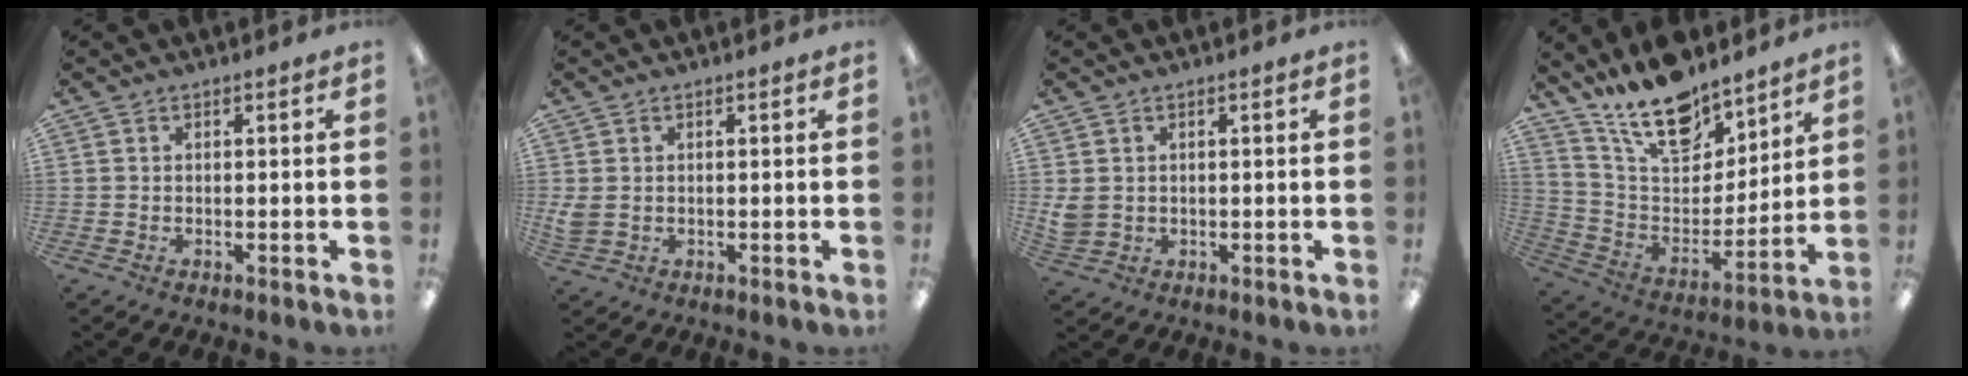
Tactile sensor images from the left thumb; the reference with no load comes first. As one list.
[{"total": 2.3, "force": [0.6, 1.7, 1.4], "torque": [-0.028, 0.003, 0.011]}, {"total": 2.9, "force": [0.9, 2.5, 1.3], "torque": [-0.027, 0.003, 0.019]}, {"total": 18.5, "force": [14.6, 7.7, 8.3], "torque": [-0.157, -0.092, 0.260]}]